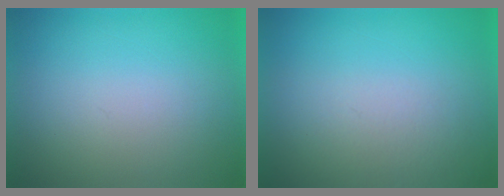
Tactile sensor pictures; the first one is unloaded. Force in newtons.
{"total": 3.2}